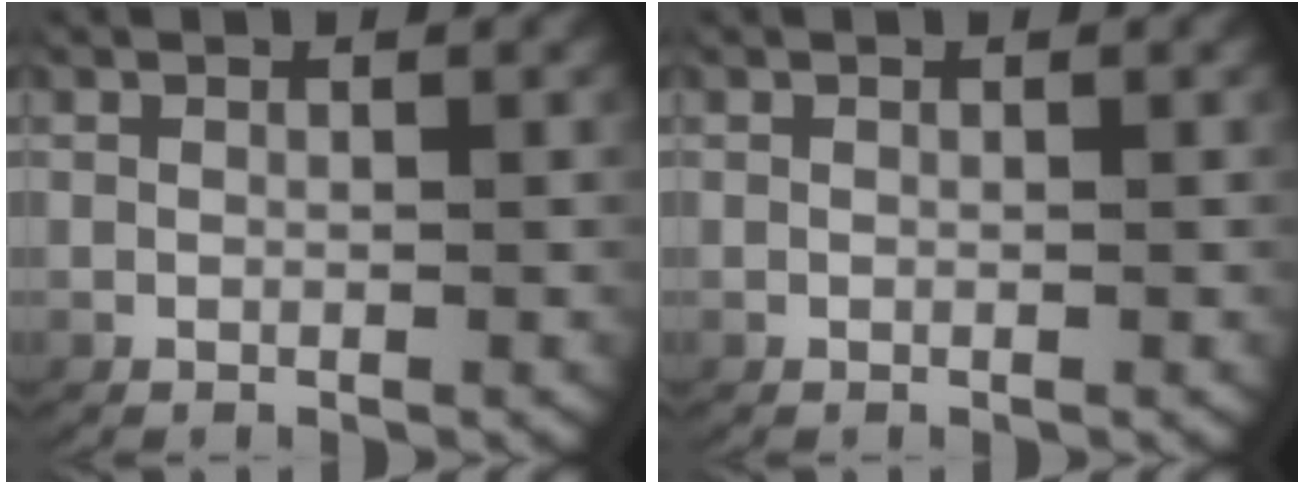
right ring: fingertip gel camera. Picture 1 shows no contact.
{"total": 0.0}